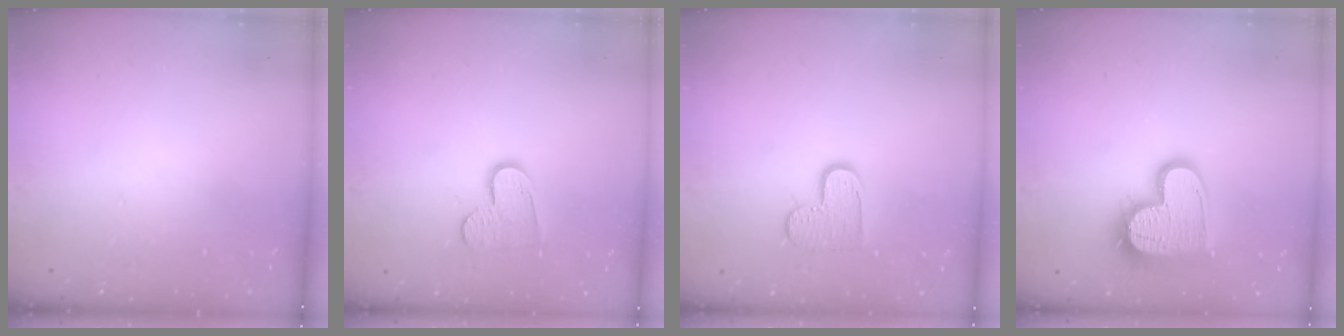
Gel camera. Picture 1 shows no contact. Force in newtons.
{"total": 8.9, "press": 8.9, "slide": 0.7}
{"total": 8.5, "press": 8.4, "slide": 0.4}
{"total": 18.2, "press": 18.1, "slide": 1.3}